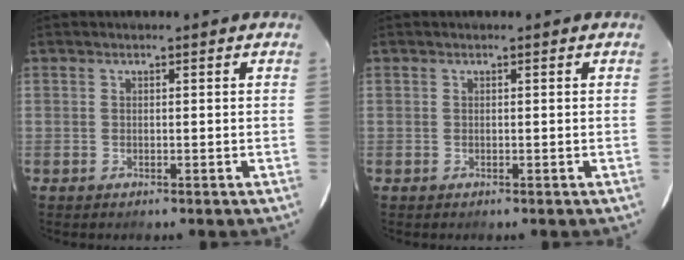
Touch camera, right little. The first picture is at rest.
{"total": 0.0}